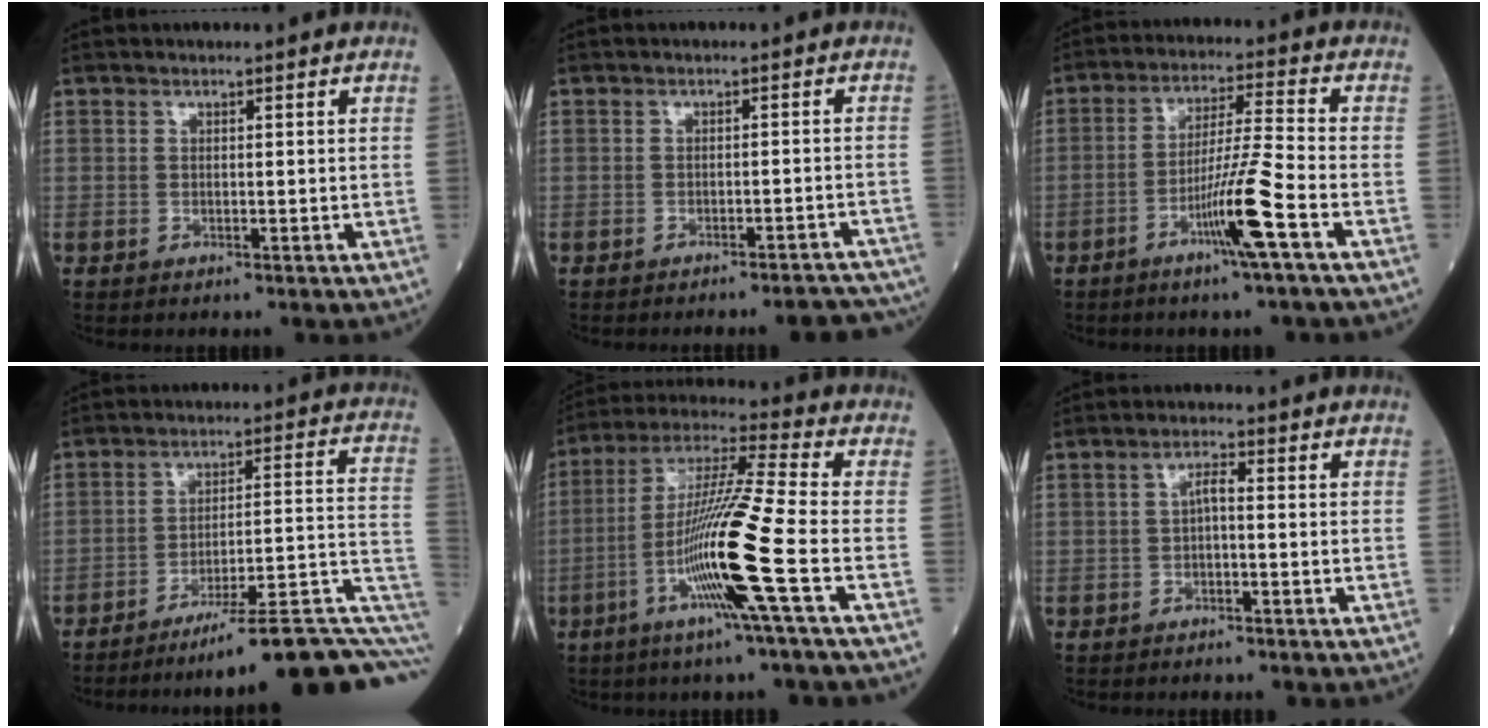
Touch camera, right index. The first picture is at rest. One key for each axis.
{"total": 8.4, "fx": -8.1, "fy": 1.1, "fz": 2.1, "tx": -0.008, "ty": 0.007, "tz": -0.086}
{"total": 9.4, "fx": -4.3, "fy": -1.4, "fz": 8.2, "tx": -0.153, "ty": -0.006, "tz": -0.083}
{"total": 17.5, "fx": -10.2, "fy": 1.2, "fz": 14.2, "tx": -0.128, "ty": 0.041, "tz": -0.147}
{"total": 15.2, "fx": -5.0, "fy": -1.8, "fz": 14.3, "tx": -0.278, "ty": -0.012, "tz": -0.103}
{"total": 2.1, "fx": -0.3, "fy": 0.5, "fz": 2.0, "tx": -0.034, "ty": 0.005, "tz": -0.007}